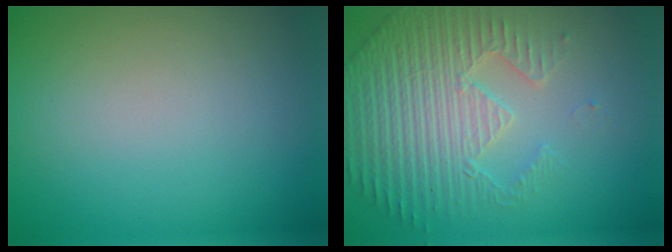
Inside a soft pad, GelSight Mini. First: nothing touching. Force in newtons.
{"total": 4.9, "press": 4.6, "slide": 1.8}